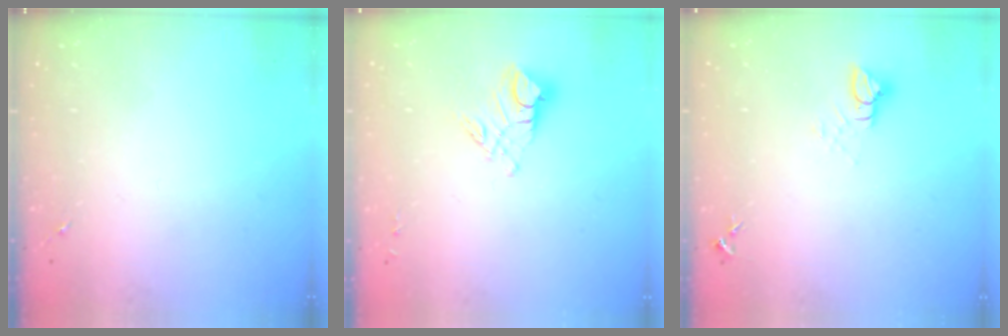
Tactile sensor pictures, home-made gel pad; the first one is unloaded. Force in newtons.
{"total": 9.7, "press": 9.6, "slide": 0.8}
{"total": 5.0, "press": 5.0, "slide": 0.4}